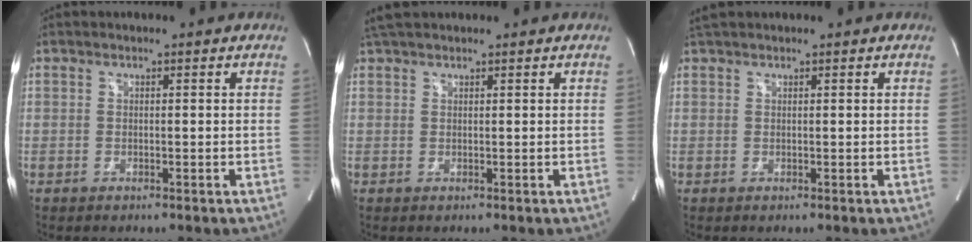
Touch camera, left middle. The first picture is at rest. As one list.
[{"total": 3.4, "force": [3.1, 0.7, 1.4], "torque": [-0.031, 0.029, 0.059]}, {"total": 2.1, "force": [1.9, 0.1, 0.8], "torque": [-0.020, 0.025, 0.039]}]